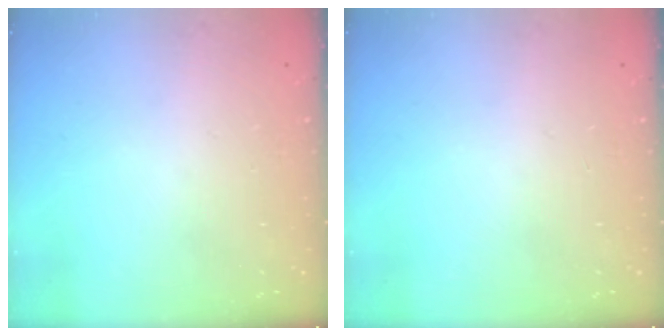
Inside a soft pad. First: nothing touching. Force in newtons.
{"total": 0.0}